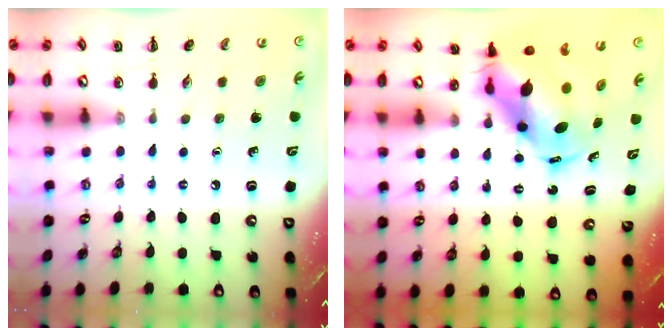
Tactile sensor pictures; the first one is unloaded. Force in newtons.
{"total": 8.9, "press": 8.6, "slide": 2.1}